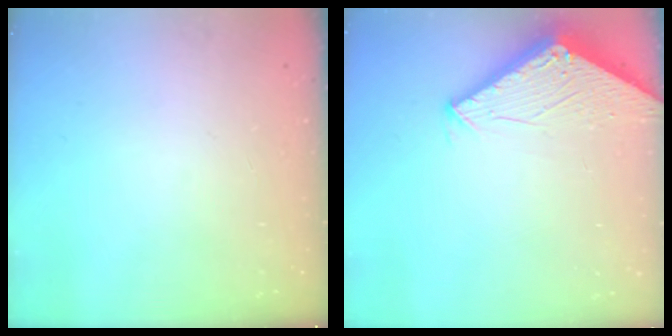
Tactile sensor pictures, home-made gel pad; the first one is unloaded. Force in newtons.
{"total": 2.9, "press": 2.9, "slide": 0.2}